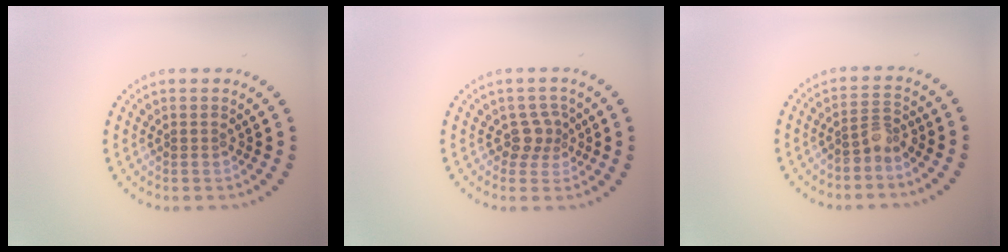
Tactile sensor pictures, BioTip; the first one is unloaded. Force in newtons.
{"total": 2.1, "press": 1.5, "slide": 1.4}
{"total": 2.1, "press": 1.7, "slide": 1.2}